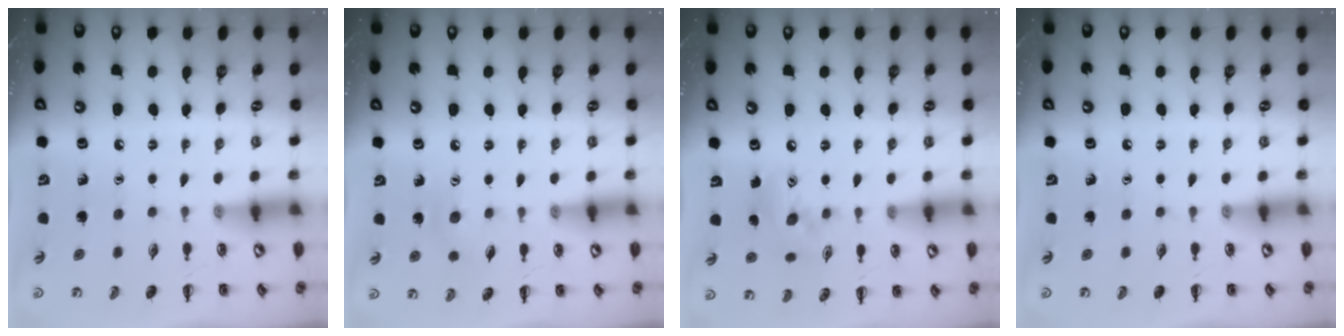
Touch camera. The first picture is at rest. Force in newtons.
{"total": 5.6, "press": 5.5, "slide": 1.1}
{"total": 11.0, "press": 10.9, "slide": 1.5}
{"total": 0.0}